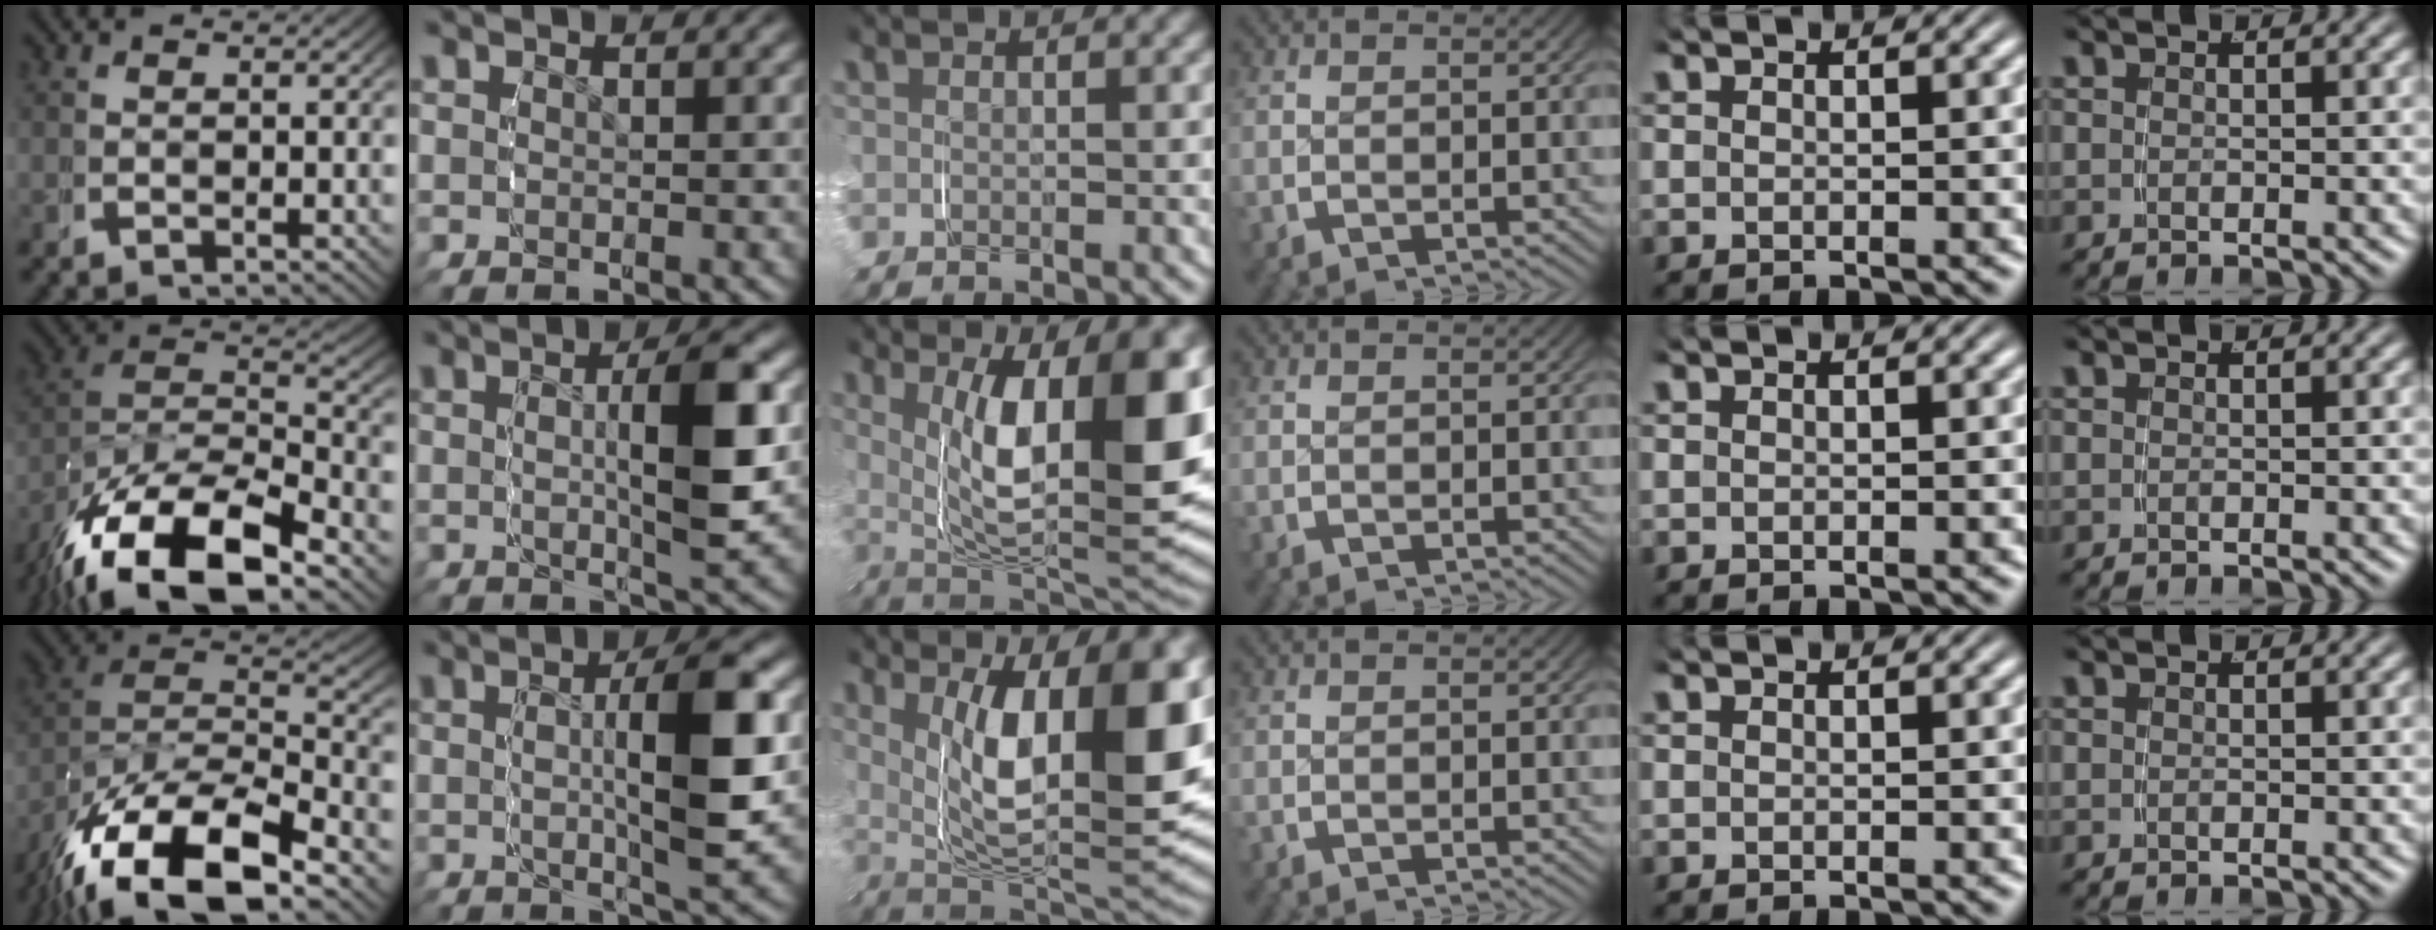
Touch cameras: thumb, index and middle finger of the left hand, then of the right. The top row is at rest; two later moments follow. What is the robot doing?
{"motion": "grasp_and_lifting", "object": "phone"}